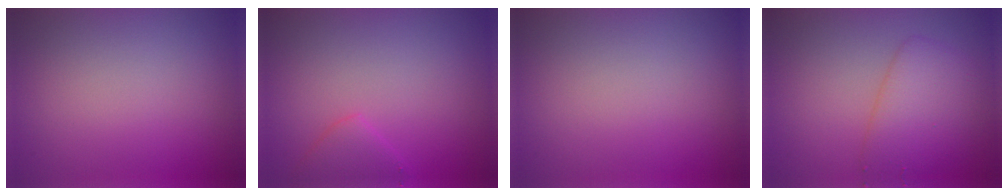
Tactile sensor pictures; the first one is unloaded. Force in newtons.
{"total": 2.1, "press": 2.1, "slide": 0.1}
{"total": 0.0}
{"total": 4.4, "press": 4.3, "slide": 0.2}